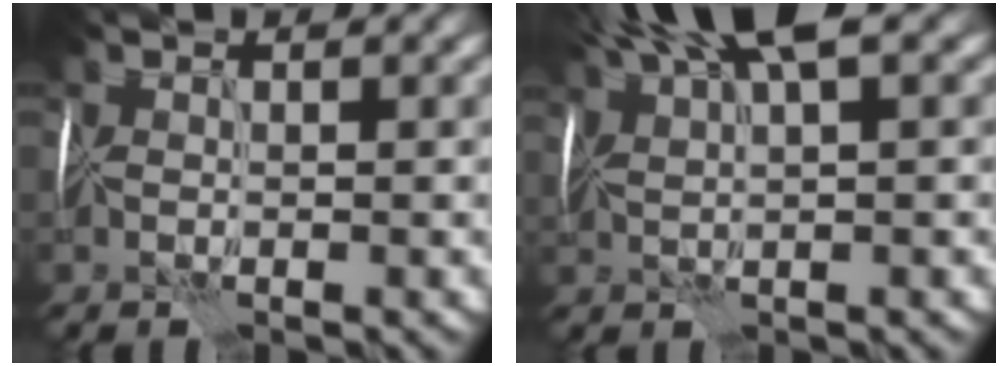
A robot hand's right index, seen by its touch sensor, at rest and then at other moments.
{"total": 8.7, "force": [5.1, 2.3, 6.7], "torque": [-0.116, 0.030, 0.080]}